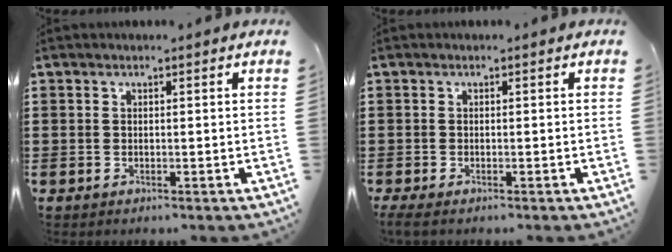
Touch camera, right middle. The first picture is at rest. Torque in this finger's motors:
{"motor_torque": [0.77, -0.31, 0.42, 0.10]}